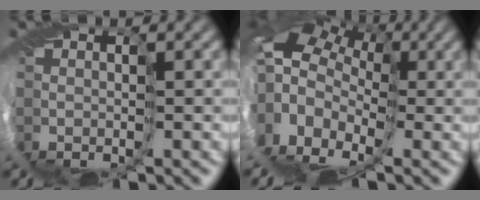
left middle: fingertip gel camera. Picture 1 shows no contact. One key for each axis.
{"total": 13.7, "fx": 1.4, "fy": 10.1, "fz": 9.2, "tx": -0.207, "ty": 0.012, "tz": 0.005}